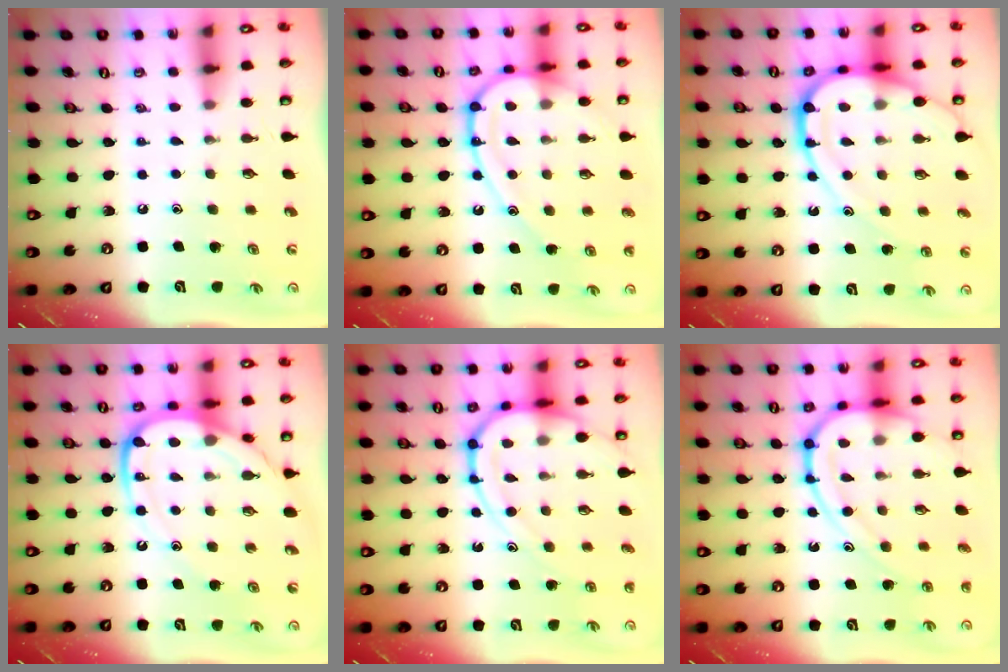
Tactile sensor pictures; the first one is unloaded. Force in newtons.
{"total": 15.4, "press": 15.3, "slide": 1.4}
{"total": 17.0, "press": 16.9, "slide": 2.0}
{"total": 15.0, "press": 14.9, "slide": 1.8}
{"total": 13.9, "press": 13.8, "slide": 1.4}
{"total": 15.2, "press": 15.1, "slide": 1.6}